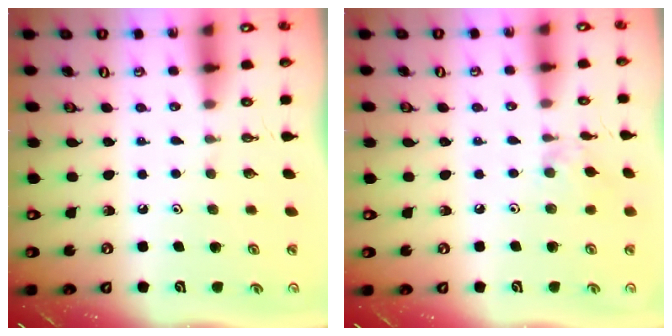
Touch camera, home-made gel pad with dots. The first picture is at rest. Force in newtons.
{"total": 5.1, "press": 5.0, "slide": 0.7}